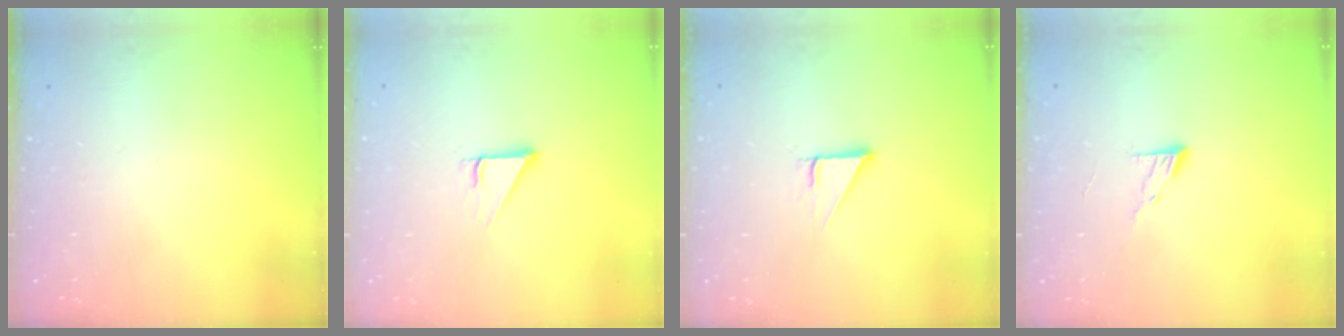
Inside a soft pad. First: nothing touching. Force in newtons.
{"total": 2.9, "press": 2.8, "slide": 0.2}
{"total": 2.9, "press": 2.9, "slide": 0.1}
{"total": 6.1, "press": 6.1, "slide": 0.5}